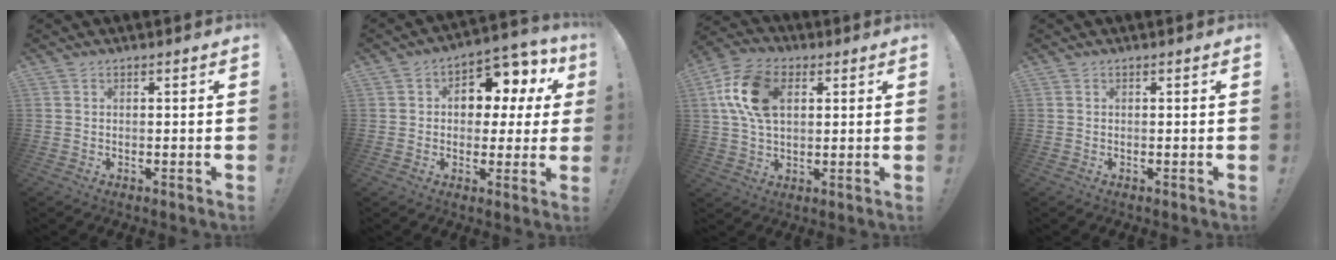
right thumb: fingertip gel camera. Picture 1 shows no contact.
{"total": 9.6, "force": [3.6, 6.6, 6.0], "torque": [-0.075, -0.025, 0.063]}
{"total": 15.1, "force": [4.3, 9.6, 10.9], "torque": [-0.207, 0.006, 0.079]}
{"total": 0.0}